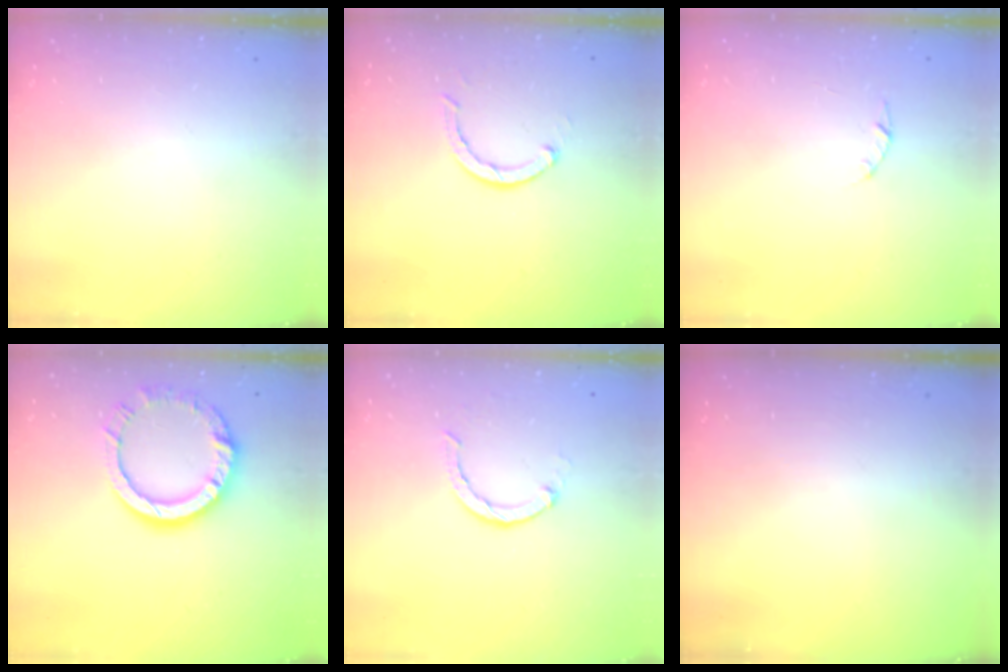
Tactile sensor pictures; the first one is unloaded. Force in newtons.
{"total": 2.9, "press": 2.9, "slide": 0.5}
{"total": 1.4, "press": 1.4, "slide": 0.3}
{"total": 11.5, "press": 11.5, "slide": 1.0}
{"total": 2.3, "press": 2.3, "slide": 0.2}
{"total": 0.0}